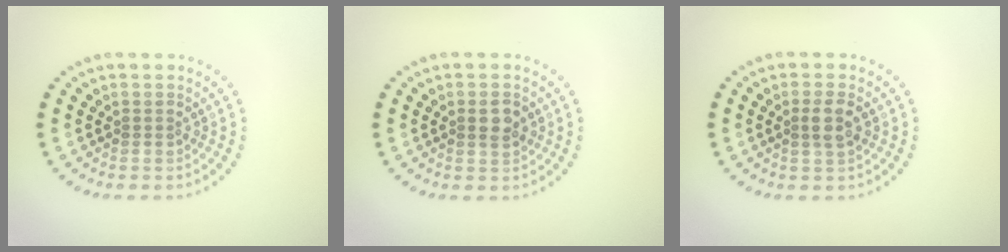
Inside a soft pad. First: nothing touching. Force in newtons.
{"total": 1.7, "press": 1.6, "slide": 0.3}
{"total": 1.9, "press": 1.8, "slide": 0.7}